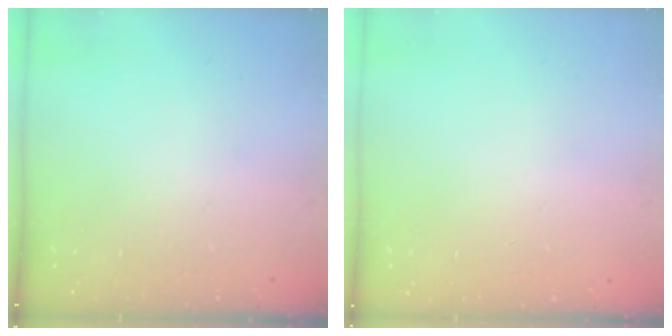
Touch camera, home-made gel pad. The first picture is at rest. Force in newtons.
{"total": 0.0}